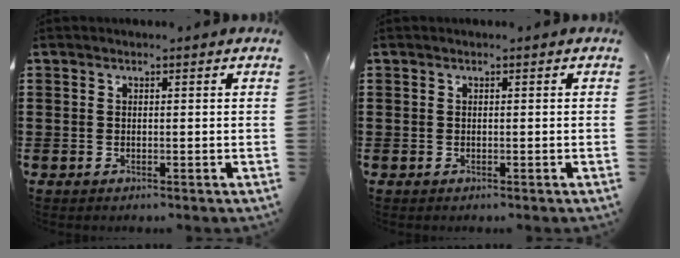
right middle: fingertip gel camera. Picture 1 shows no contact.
{"total": 0.0}